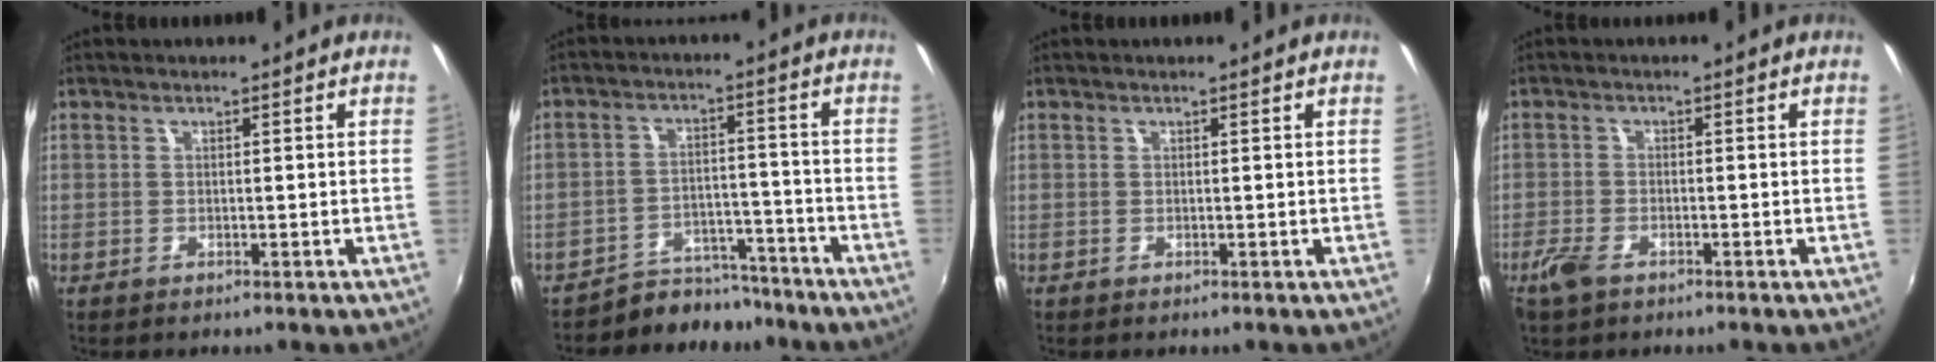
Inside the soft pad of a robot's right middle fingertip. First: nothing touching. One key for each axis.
{"total": 8.0, "fx": -7.2, "fy": 3.4, "fz": 0.2, "tx": -0.011, "ty": 0.026, "tz": -0.104}
{"total": 0.0}
{"total": 4.1, "fx": -2.8, "fy": 1.9, "fz": 2.3, "tx": -0.063, "ty": -0.007, "tz": -0.055}